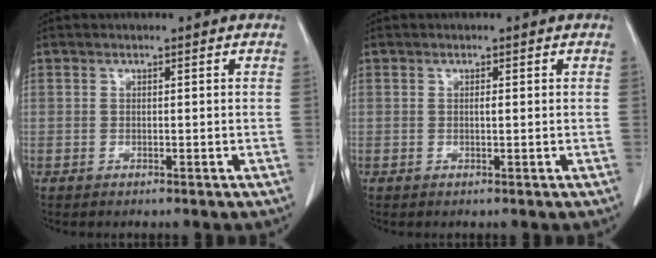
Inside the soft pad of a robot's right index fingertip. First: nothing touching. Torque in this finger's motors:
{"motor_torque": [0.28, -0.24, 0.05, 0.02]}